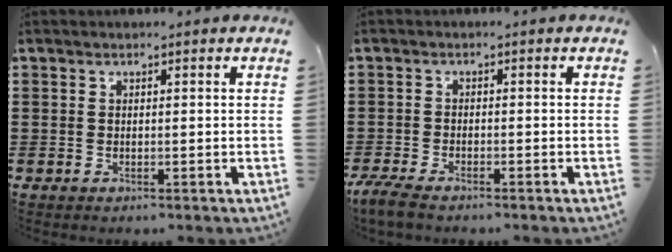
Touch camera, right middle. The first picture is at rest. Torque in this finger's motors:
{"motor_torque": [1.82, 0.32, 0.35, 0.04]}